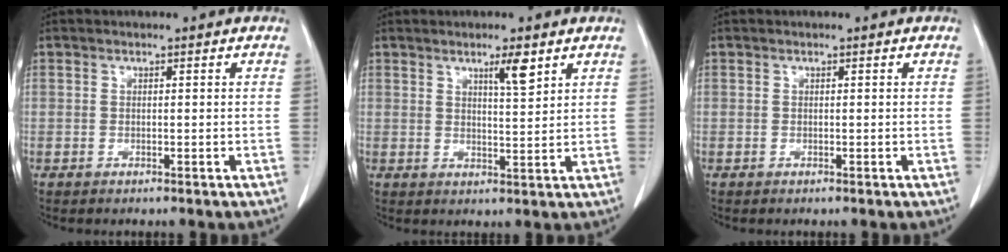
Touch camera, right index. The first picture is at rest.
{"total": 4.0, "force": [2.5, 0.4, 3.1], "torque": [-0.052, -0.003, 0.043]}
{"total": 0.0}